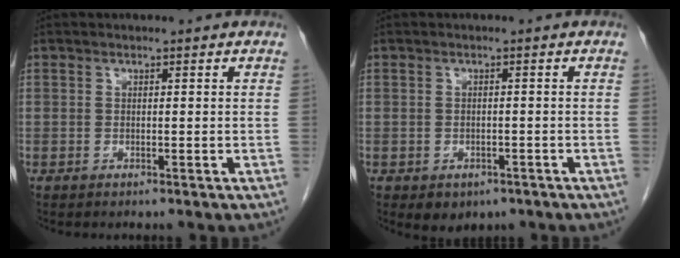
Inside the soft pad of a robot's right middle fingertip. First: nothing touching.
{"total": 3.8, "force": [-2.2, 2.6, 1.5], "torque": [-0.014, 0.001, -0.021]}